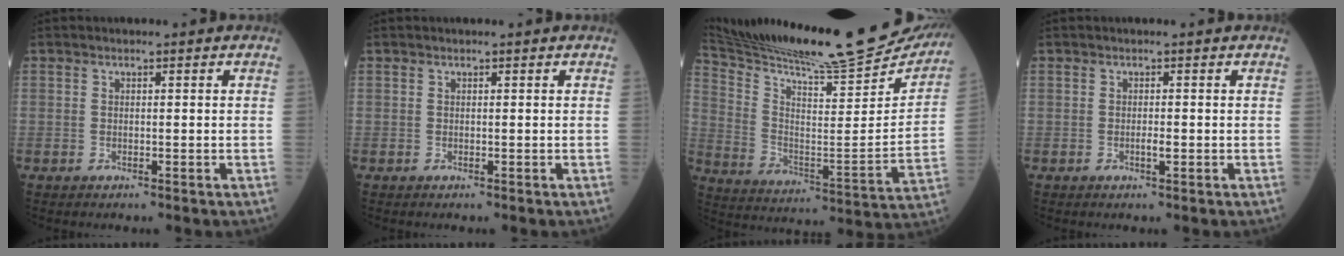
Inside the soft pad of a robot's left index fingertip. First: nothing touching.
{"total": 0.0}
{"total": 28.5, "force": [25.7, 1.7, 12.1], "torque": [-0.217, -0.077, 0.367]}
{"total": 1.0, "force": [-0.3, 0.1, 1.0], "torque": [-0.020, -0.001, -0.004]}